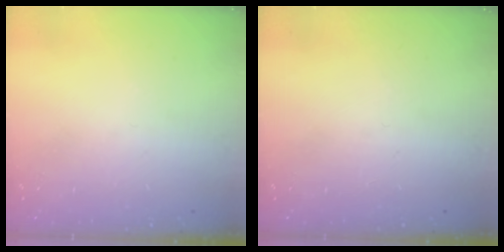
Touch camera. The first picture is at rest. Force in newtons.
{"total": 0.0}